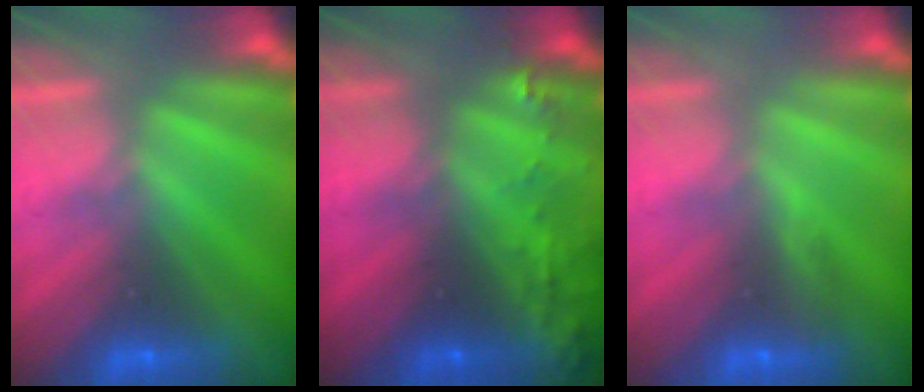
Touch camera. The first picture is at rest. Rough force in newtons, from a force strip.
{"total": 7.7}
{"total": 3.0}